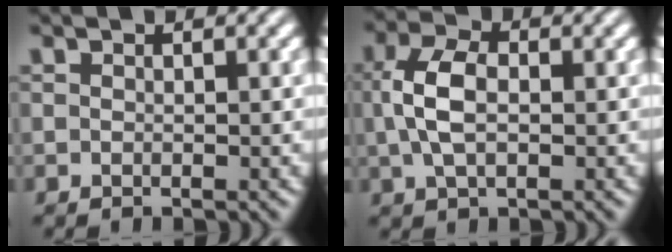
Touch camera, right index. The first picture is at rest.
{"total": 3.4, "force": [0.3, 1.2, 3.1], "torque": [-0.070, -0.002, 0.012]}